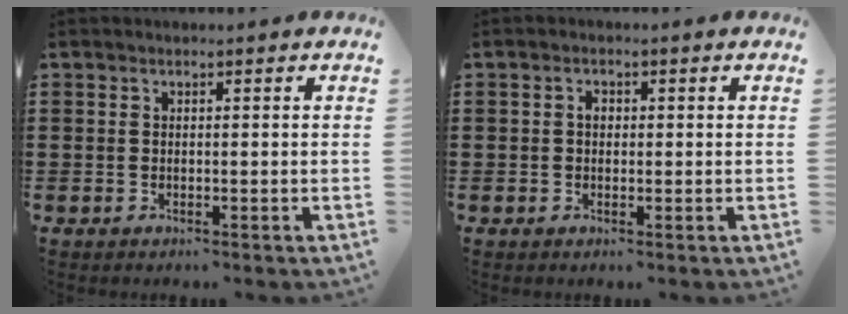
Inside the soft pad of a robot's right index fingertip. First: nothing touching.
{"total": 1.2, "force": [0.1, 0.9, 0.9], "torque": [-0.018, 0.006, 0.000]}